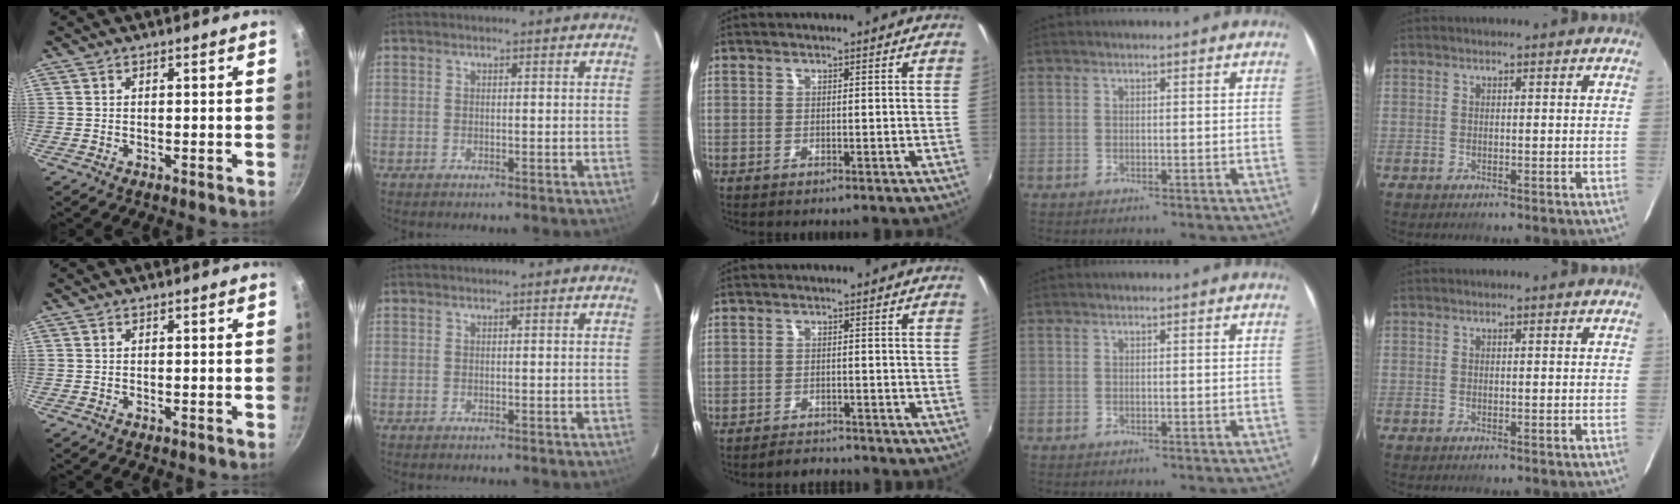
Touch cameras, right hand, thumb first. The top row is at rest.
{"middle": {"total": 3.0, "force": [-3.0, 0.7, 0.2], "torque": [-0.016, 0.002, -0.048]}}